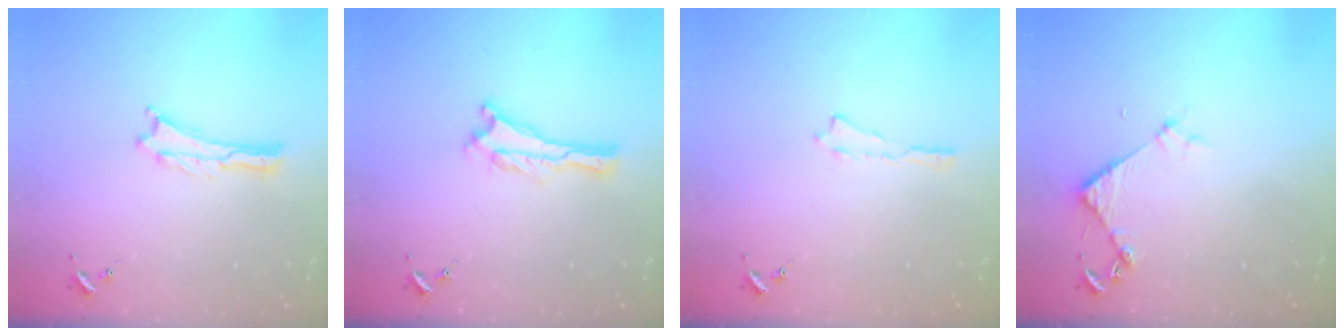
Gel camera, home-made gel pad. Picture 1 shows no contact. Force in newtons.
{"total": 0.0}
{"total": 0.0}
{"total": 3.7, "press": 3.7, "slide": 0.3}